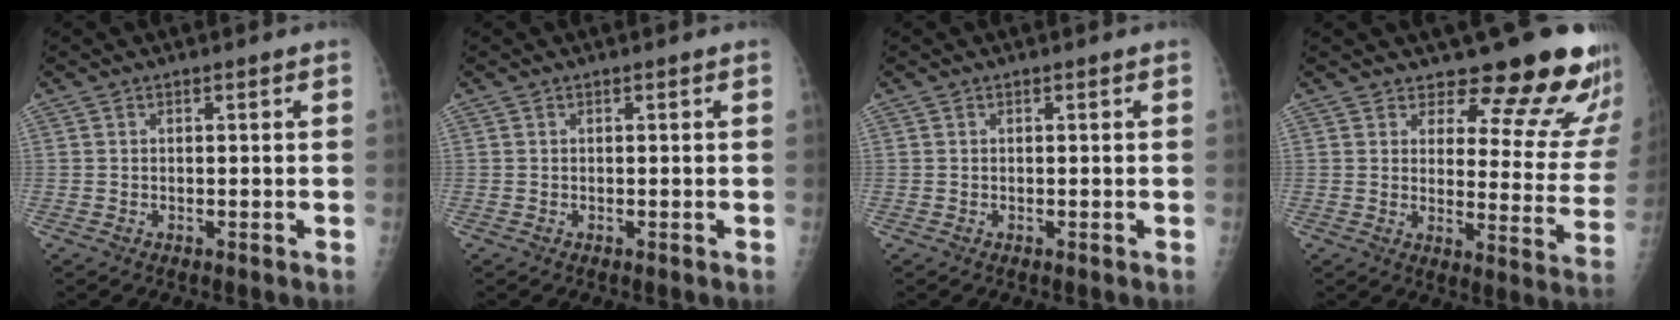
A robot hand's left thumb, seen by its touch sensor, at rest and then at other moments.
{"total": 0.0}
{"total": 0.0}
{"total": 16.3, "force": [14.4, 5.0, 5.6], "torque": [-0.016, -0.134, 0.159]}